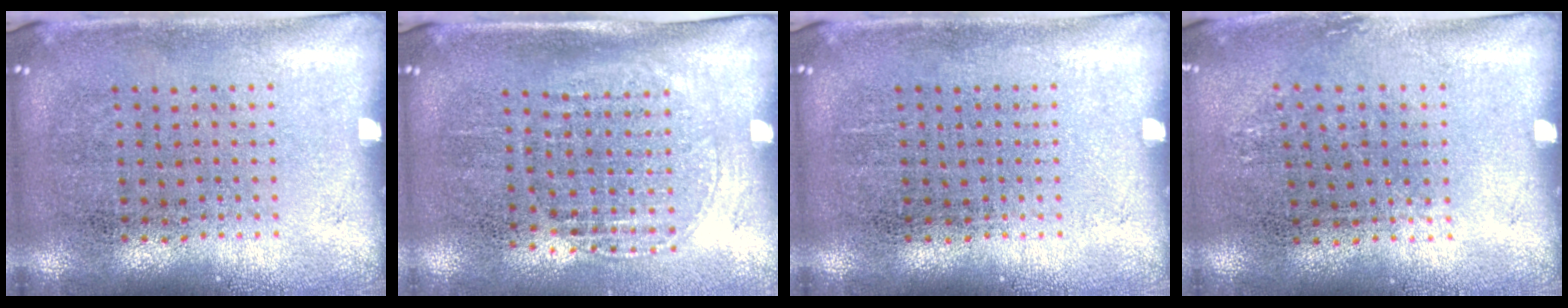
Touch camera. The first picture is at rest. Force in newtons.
{"total": 1.4, "press": 1.2, "slide": 0.8}
{"total": 0.0}
{"total": 0.8, "press": 0.7, "slide": 0.4}